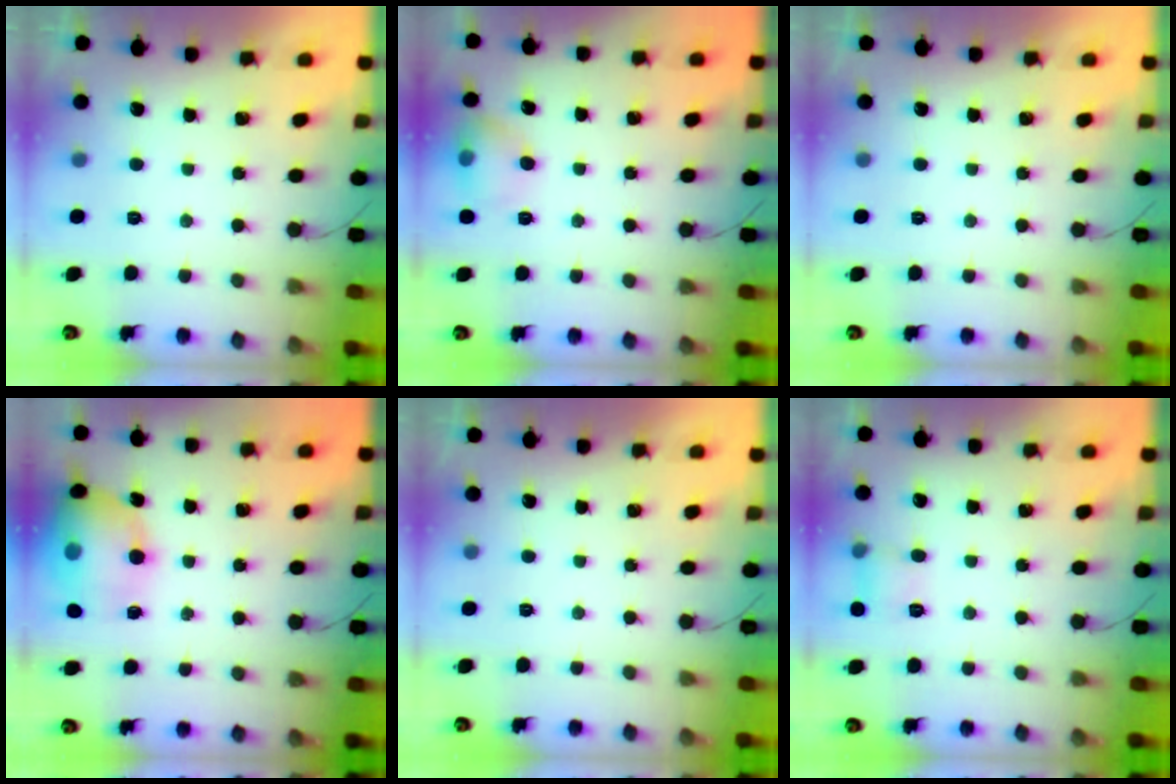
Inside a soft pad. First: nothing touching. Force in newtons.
{"total": 7.9, "press": 7.8, "slide": 1.3}
{"total": 0.0}
{"total": 15.6, "press": 15.2, "slide": 3.4}
{"total": 0.0}
{"total": 6.1, "press": 5.9, "slide": 1.3}